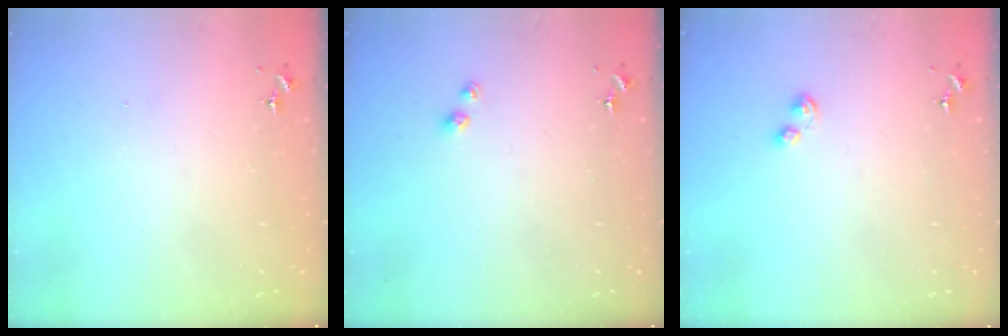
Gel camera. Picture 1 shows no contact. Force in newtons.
{"total": 4.6, "press": 4.6, "slide": 0.3}
{"total": 4.3, "press": 4.3, "slide": 0.5}